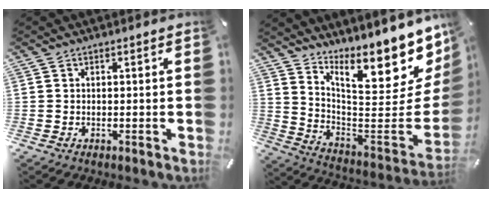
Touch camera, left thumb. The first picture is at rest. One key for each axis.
{"total": 19.0, "fx": 14.4, "fy": 6.1, "fz": 10.8, "tx": -0.117, "ty": -0.141, "tz": 0.231}